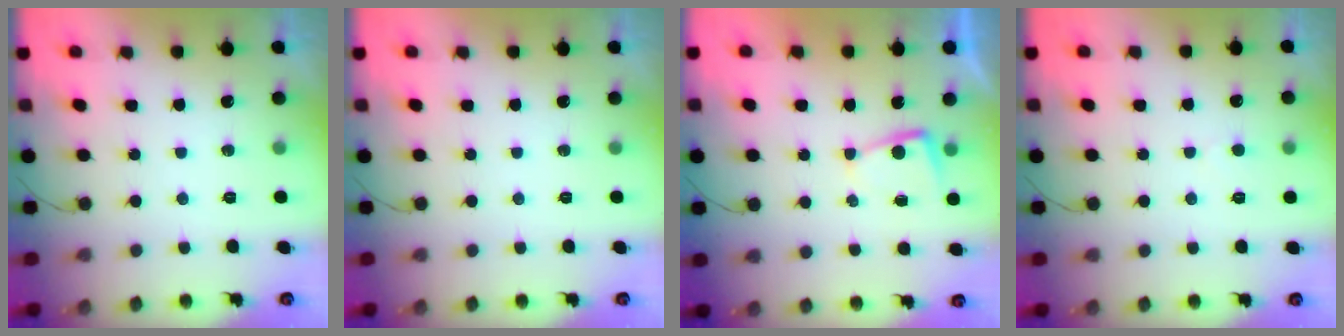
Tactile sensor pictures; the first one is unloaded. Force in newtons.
{"total": 0.0}
{"total": 2.4, "press": 2.3, "slide": 0.4}
{"total": 2.9, "press": 2.9, "slide": 0.3}